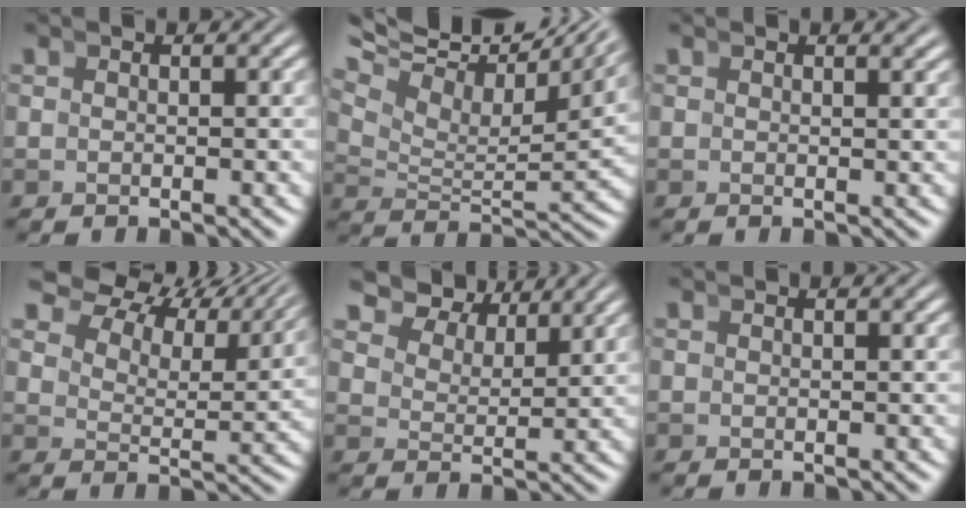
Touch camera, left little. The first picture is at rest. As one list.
[{"total": 11.3, "force": [6.9, 5.2, 7.2], "torque": [-0.112, 0.034, 0.090]}, {"total": 0.8, "force": [0.7, -0.3, 0.2], "torque": [0.005, 0.004, 0.010]}, {"total": 8.1, "force": [6.7, 2.6, 3.7], "torque": [-0.063, 0.019, 0.099]}, {"total": 5.6, "force": [4.9, 1.8, 2.0], "torque": [-0.036, 0.016, 0.074]}, {"total": 0.0}]